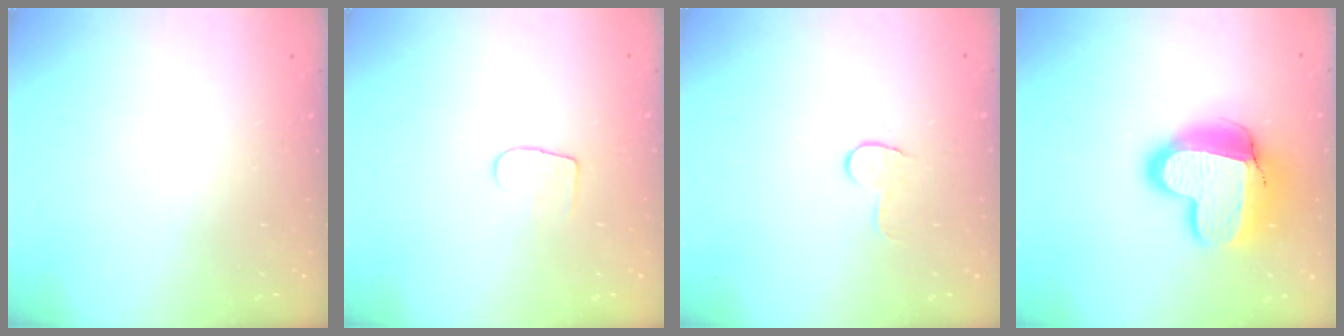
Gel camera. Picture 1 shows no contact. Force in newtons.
{"total": 4.3, "press": 4.3, "slide": 0.5}
{"total": 5.9, "press": 5.9, "slide": 0.5}
{"total": 16.9, "press": 16.8, "slide": 1.4}